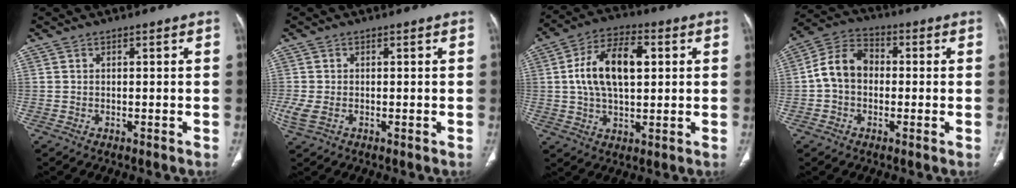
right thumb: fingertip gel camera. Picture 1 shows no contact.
{"total": 3.1, "force": [-0.7, 1.9, 2.3], "torque": [-0.073, 0.000, -0.011]}
{"total": 13.9, "force": [2.3, 7.5, 11.5], "torque": [-0.203, 0.015, 0.037]}
{"total": 9.1, "force": [-0.4, 6.9, 5.9], "torque": [-0.096, 0.031, -0.021]}